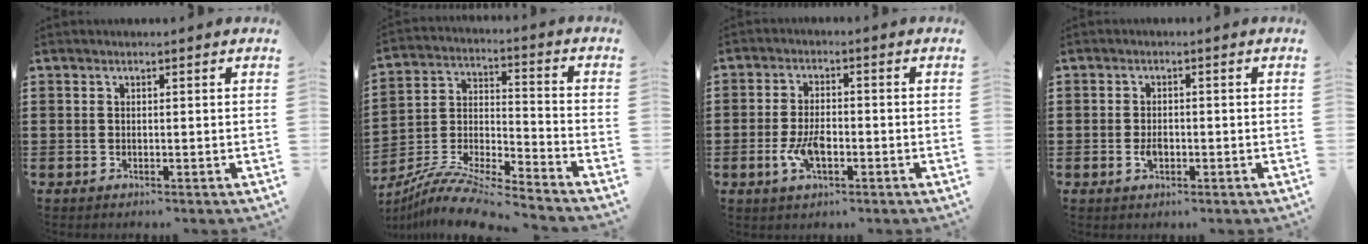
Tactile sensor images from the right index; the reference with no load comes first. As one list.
[{"total": 9.9, "force": [-9.2, 0.6, 3.7], "torque": [-0.075, 0.009, -0.184]}, {"total": 5.3, "force": [-1.6, 2.5, 4.4], "torque": [-0.102, -0.003, -0.032]}, {"total": 2.2, "force": [-0.6, 1.2, 1.8], "torque": [-0.033, 0.002, -0.010]}]